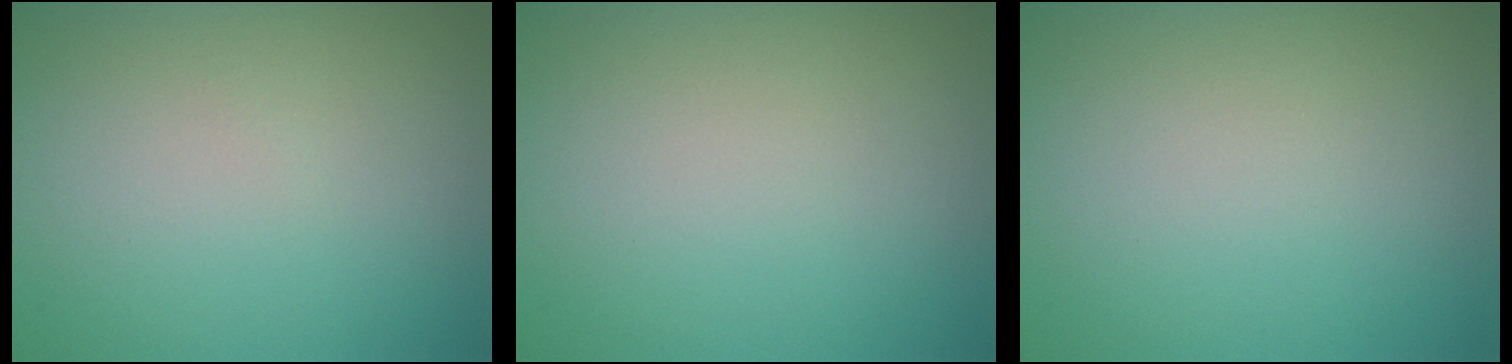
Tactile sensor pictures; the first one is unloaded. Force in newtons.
{"total": 0.0}
{"total": 0.0}